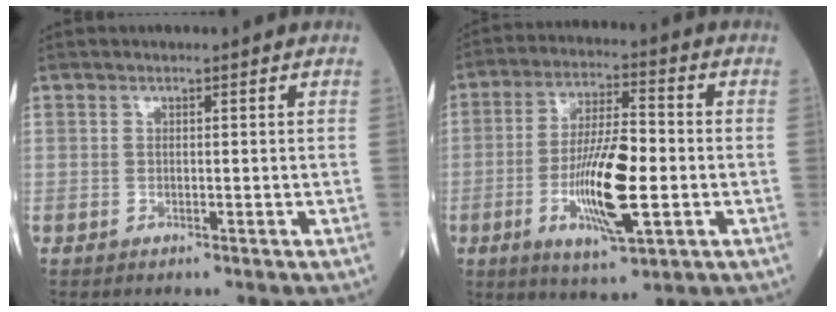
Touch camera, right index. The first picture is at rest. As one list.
[{"total": 12.9, "force": [-2.8, 2.5, 12.3], "torque": [-0.231, -0.007, -0.047]}]